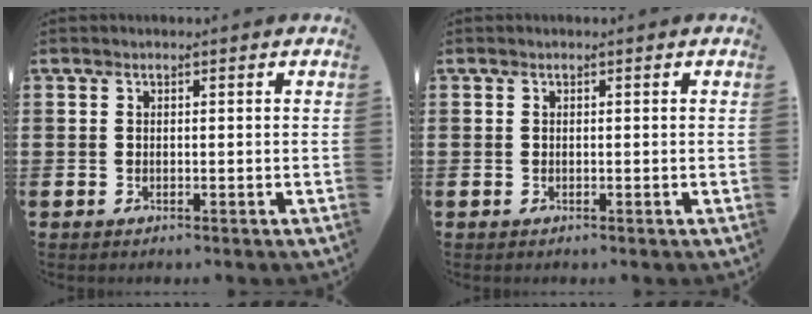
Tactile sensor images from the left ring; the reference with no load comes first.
{"total": 0.0}